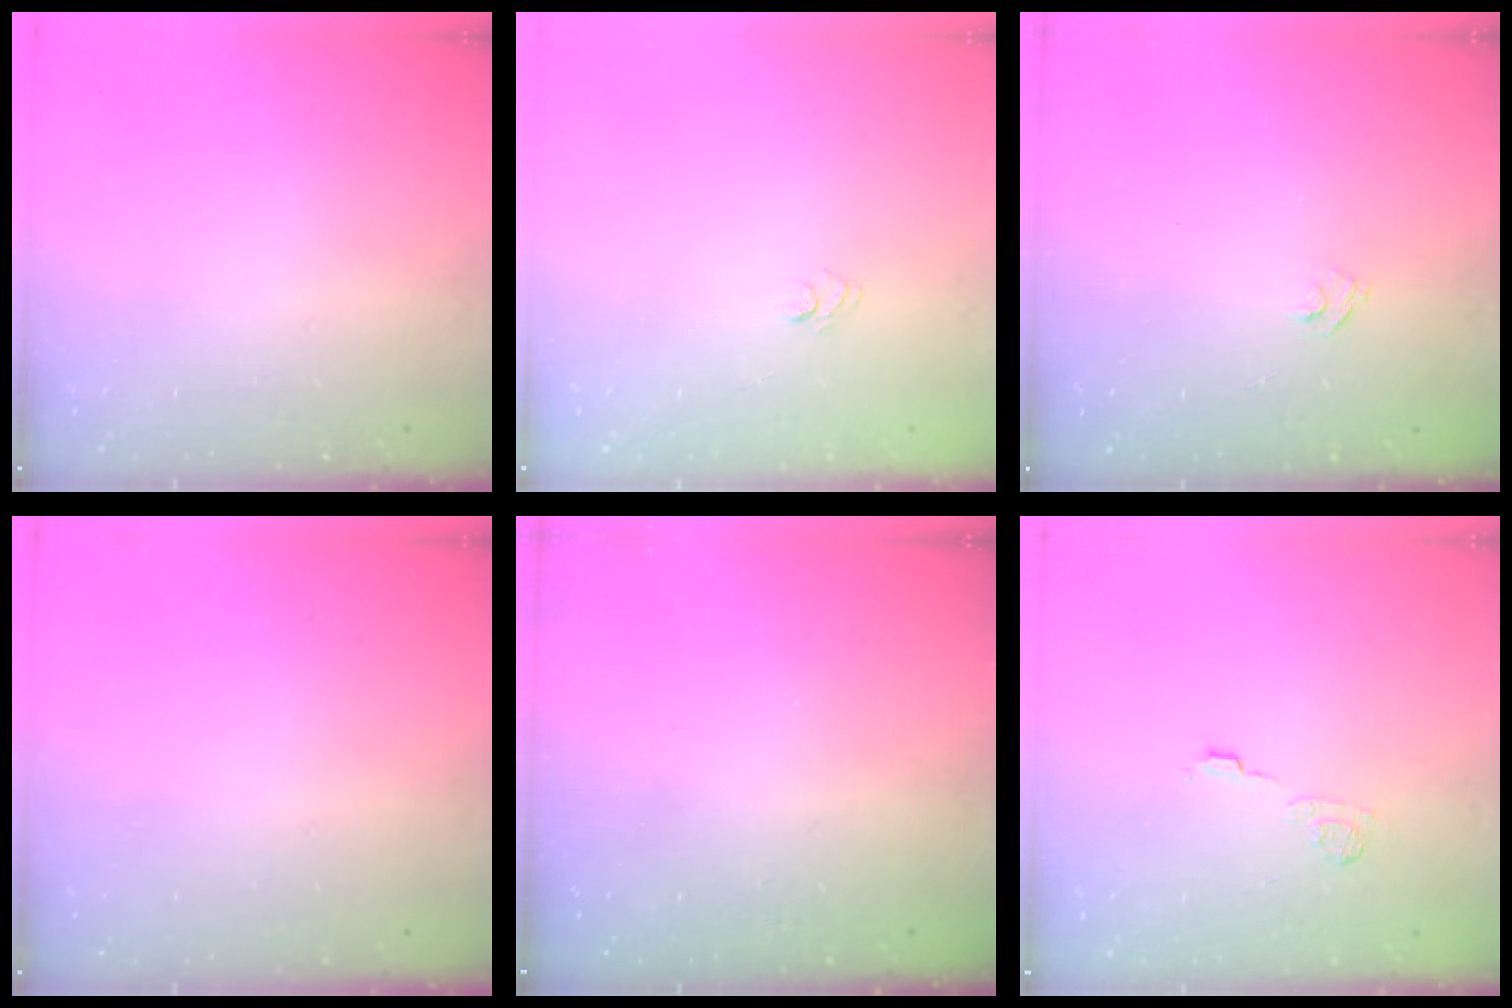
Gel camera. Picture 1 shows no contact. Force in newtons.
{"total": 4.2, "press": 4.0, "slide": 1.2}
{"total": 2.7, "press": 2.5, "slide": 0.9}
{"total": 0.0}
{"total": 2.5, "press": 2.4, "slide": 0.8}
{"total": 8.7, "press": 8.6, "slide": 1.3}